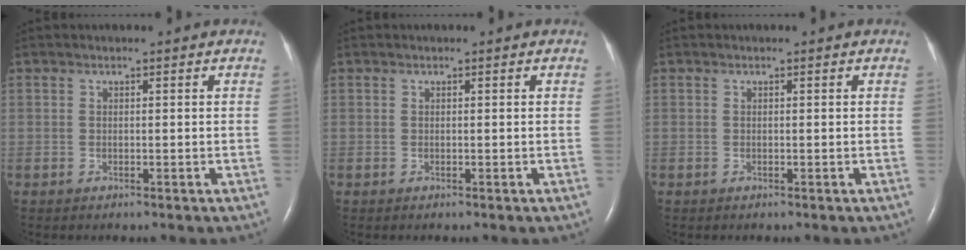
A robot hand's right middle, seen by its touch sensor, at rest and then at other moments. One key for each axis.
{"total": 0.0}
{"total": 0.0}